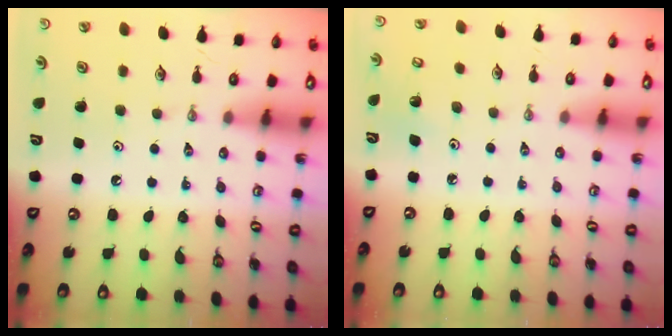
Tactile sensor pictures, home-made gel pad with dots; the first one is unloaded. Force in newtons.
{"total": 2.5, "press": 2.4, "slide": 0.6}